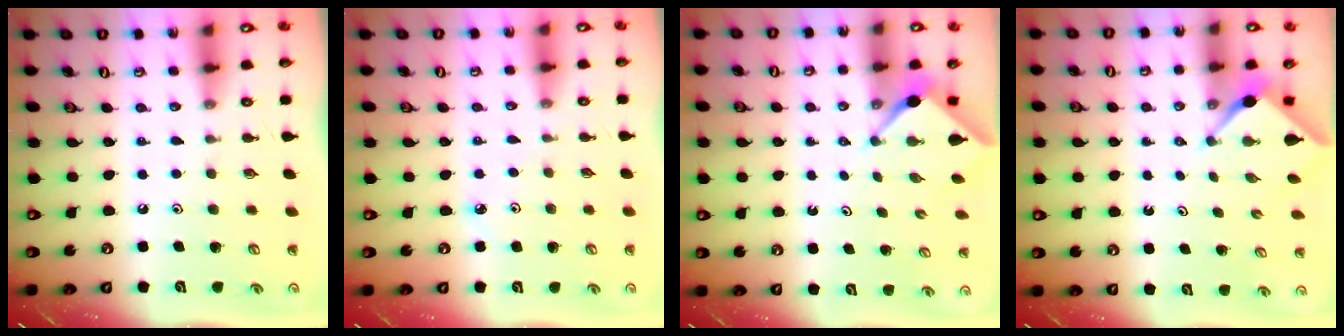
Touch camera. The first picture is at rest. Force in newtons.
{"total": 1.8, "press": 1.8, "slide": 0.2}
{"total": 2.4, "press": 2.4, "slide": 0.3}
{"total": 2.4, "press": 2.4, "slide": 0.4}